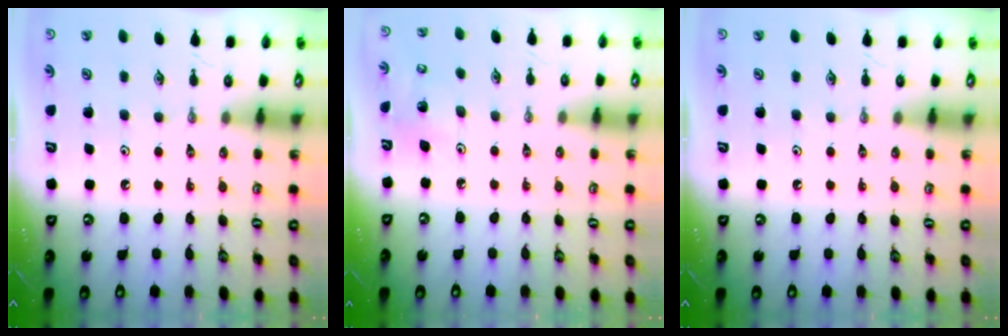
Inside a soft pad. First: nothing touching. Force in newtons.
{"total": 4.1, "press": 3.9, "slide": 1.2}
{"total": 0.0}